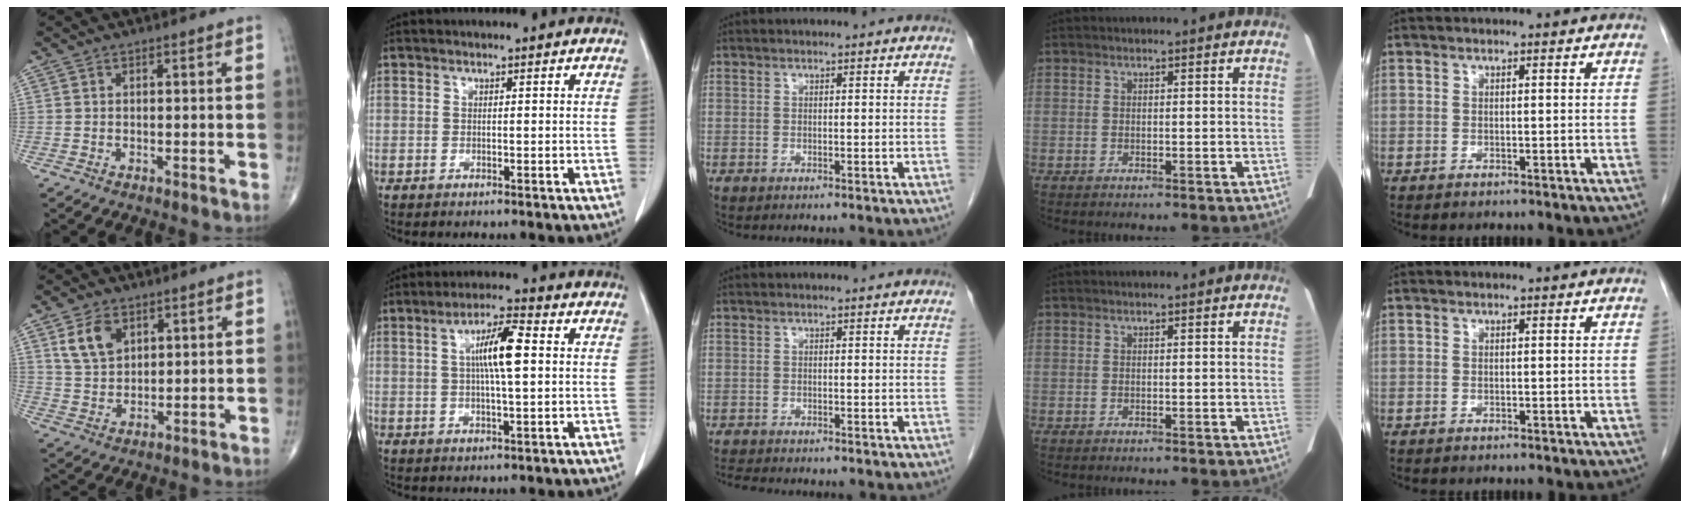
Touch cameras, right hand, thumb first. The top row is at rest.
{"thumb": {"total": 7.3, "force": [3.4, 4.8, 4.3], "torque": [-0.065, -0.015, 0.071]}, "index": {"total": 7.4, "force": [1.2, 0.9, 7.2], "torque": [-0.129, 0.009, 0.018]}, "middle": {"total": 2.0, "force": [-1.9, -0.1, 0.4], "torque": [-0.013, -0.010, -0.033]}}